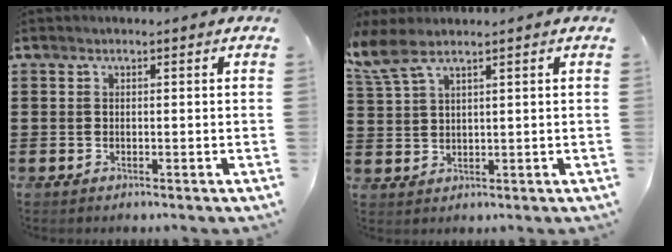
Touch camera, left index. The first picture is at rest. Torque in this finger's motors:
{"motor_torque": [0.85, -0.77, 0.44, 0.19]}